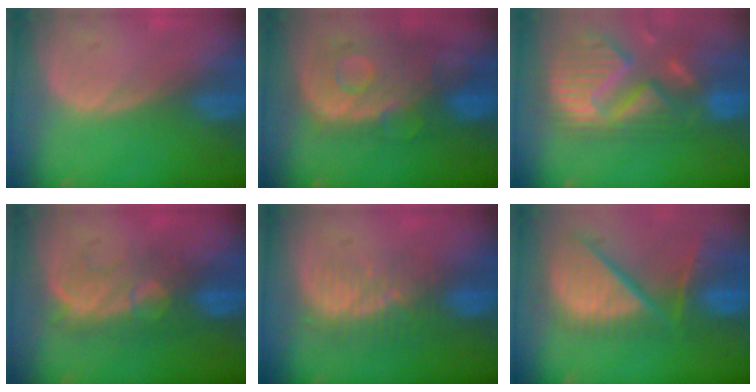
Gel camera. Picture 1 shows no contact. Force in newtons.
{"total": 11.2, "press": 9.7, "slide": 5.6}
{"total": 13.9, "press": 11.5, "slide": 7.7}
{"total": 7.9, "press": 7.8, "slide": 1.3}
{"total": 8.1, "press": 7.1, "slide": 3.9}
{"total": 13.1, "press": 10.9, "slide": 7.2}